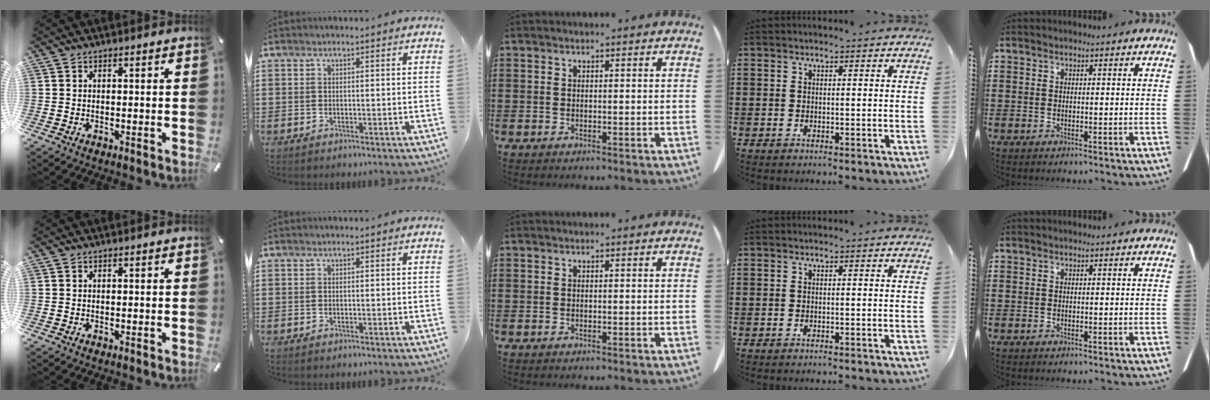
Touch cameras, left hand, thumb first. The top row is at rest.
{"ring": {"total": 0.6, "force": [-0.6, 0.0, 0.1], "torque": [-0.005, -0.003, -0.011]}}